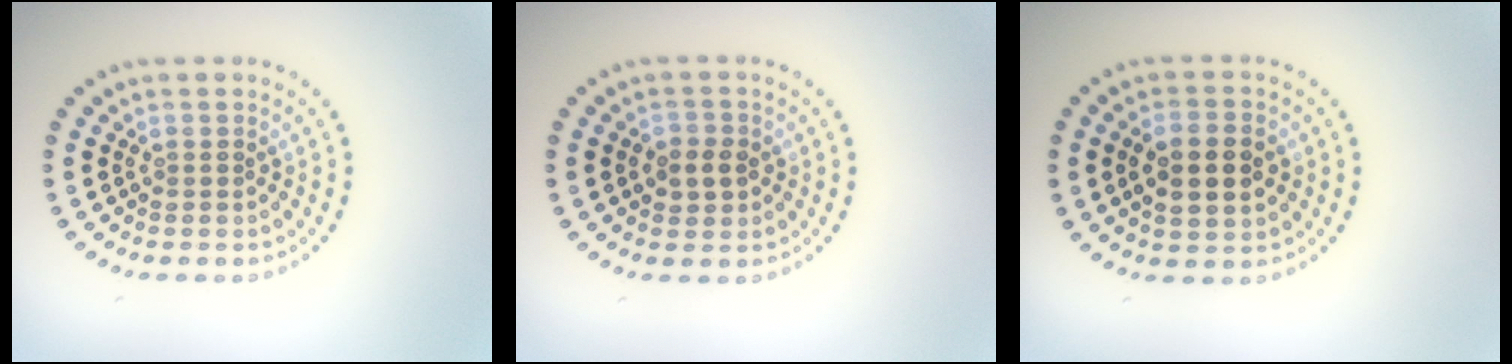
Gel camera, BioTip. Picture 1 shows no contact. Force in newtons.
{"total": 2.2, "press": 2.1, "slide": 0.4}
{"total": 4.1, "press": 4.0, "slide": 0.4}